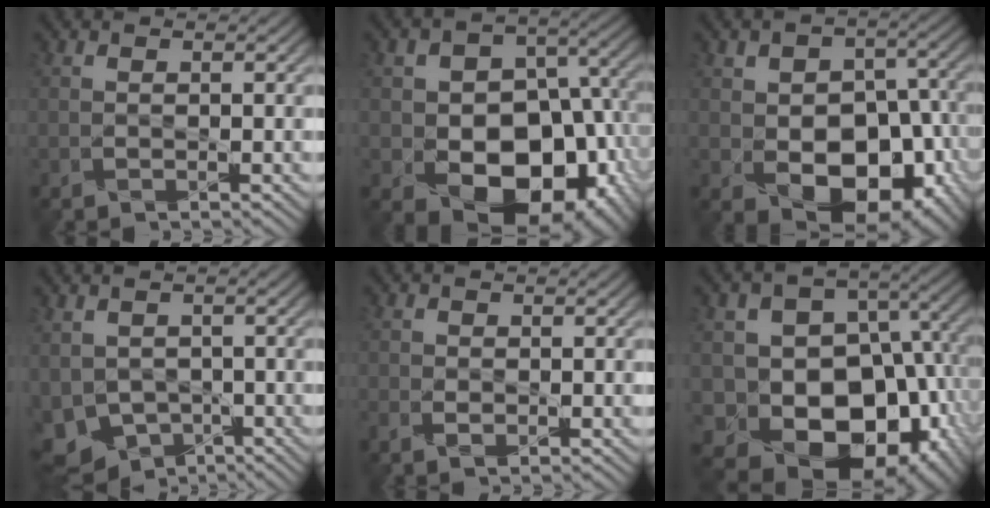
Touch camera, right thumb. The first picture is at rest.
{"total": 17.2, "force": [-4.2, 12.9, 10.6], "torque": [-0.142, -0.027, -0.062]}
{"total": 13.9, "force": [-3.3, 9.5, 9.6], "torque": [-0.125, -0.019, -0.036]}
{"total": 6.4, "force": [-2.2, 4.9, 3.5], "torque": [-0.095, -0.023, -0.036]}
{"total": 1.9, "force": [-0.6, 1.3, 1.3], "torque": [-0.029, -0.007, -0.014]}
{"total": 19.2, "force": [-4.6, 15.2, 10.8], "torque": [-0.164, -0.028, -0.050]}